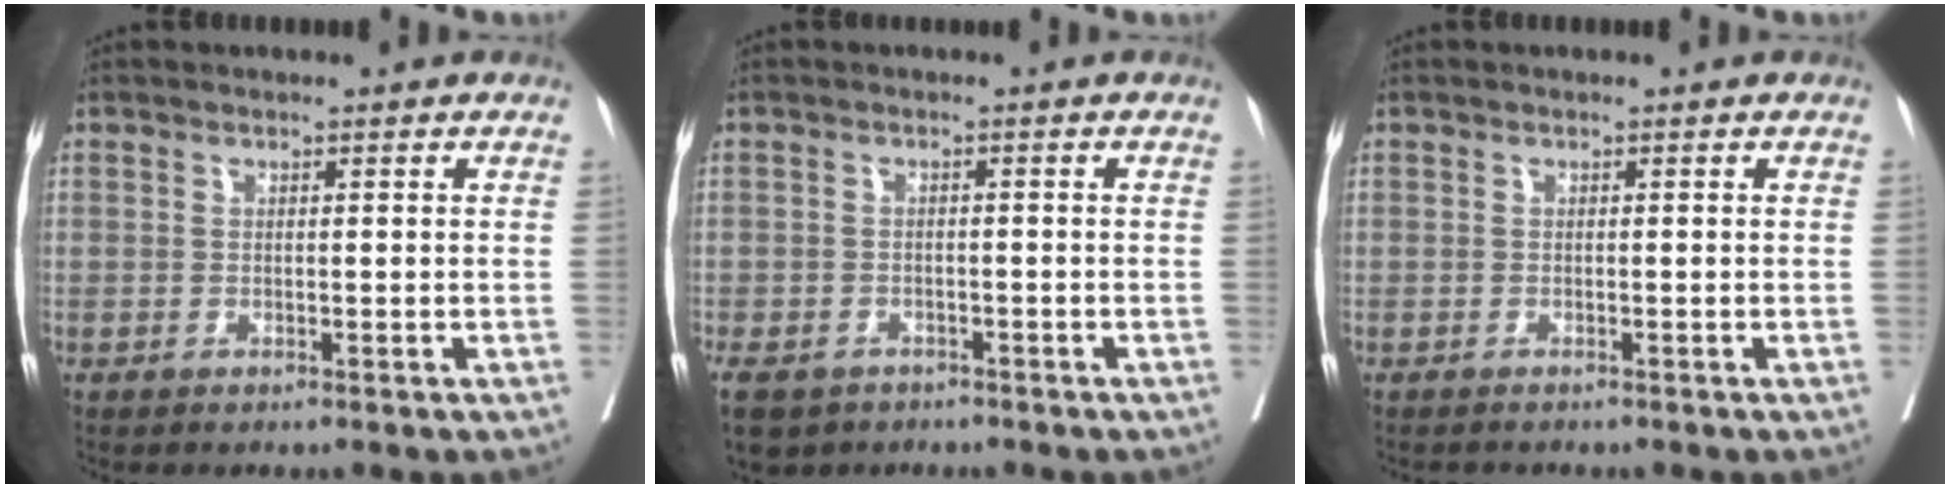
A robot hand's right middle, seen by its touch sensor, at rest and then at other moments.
{"total": 8.5, "force": [-5.6, 5.8, 3.0], "torque": [-0.076, -0.009, -0.079]}
{"total": 1.0, "force": [-0.8, 0.5, -0.1], "torque": [-0.006, 0.000, -0.013]}